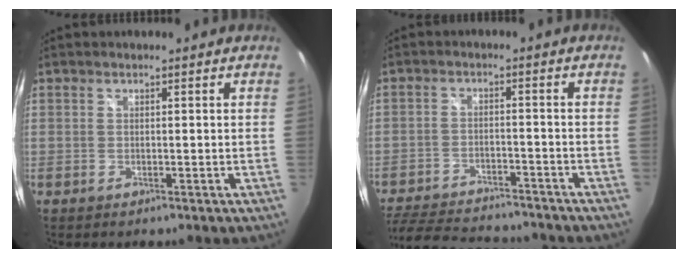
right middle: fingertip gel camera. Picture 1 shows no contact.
{"total": 19.2, "force": [-16.2, 6.2, 8.2], "torque": [-0.186, -0.015, -0.238]}